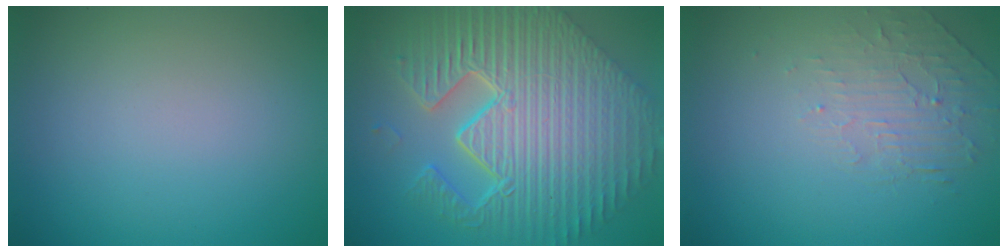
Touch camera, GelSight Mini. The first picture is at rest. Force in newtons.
{"total": 12.4, "press": 8.0, "slide": 9.5}
{"total": 2.0, "press": 0.9, "slide": 1.8}